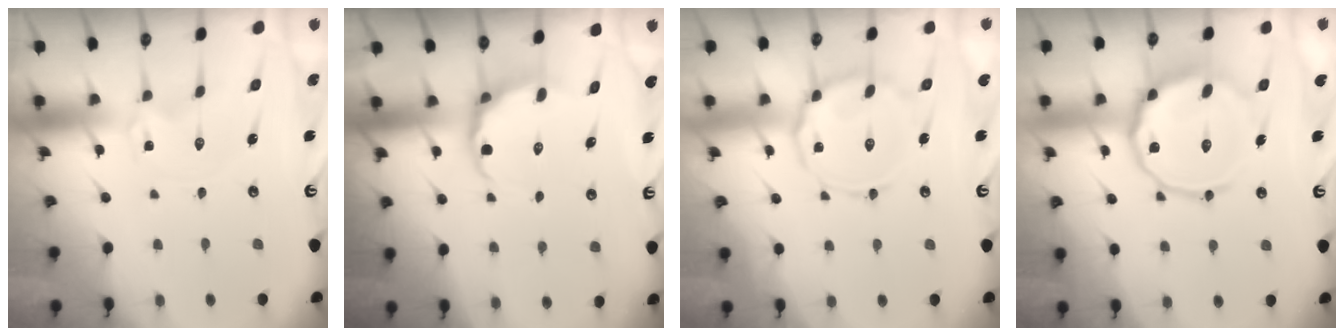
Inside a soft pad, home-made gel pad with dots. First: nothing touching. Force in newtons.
{"total": 6.9, "press": 6.3, "slide": 2.9}
{"total": 12.0, "press": 11.9, "slide": 1.0}
{"total": 16.1, "press": 16.0, "slide": 1.3}